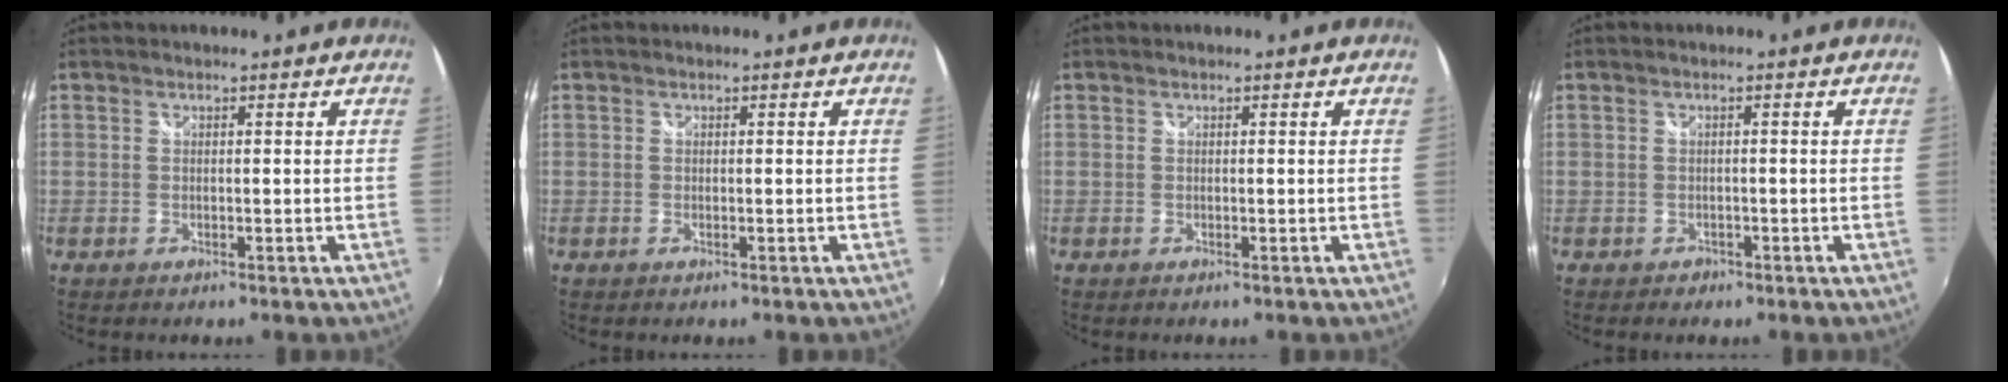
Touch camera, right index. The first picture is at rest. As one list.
[{"total": 0.0}, {"total": 0.0}, {"total": 1.6, "force": [-1.0, 1.2, 0.3], "torque": [-0.010, -0.002, -0.012]}]